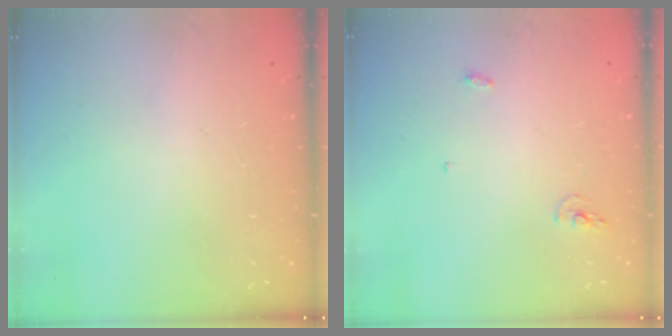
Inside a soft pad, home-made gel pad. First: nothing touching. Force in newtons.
{"total": 7.6, "press": 4.3, "slide": 6.2}